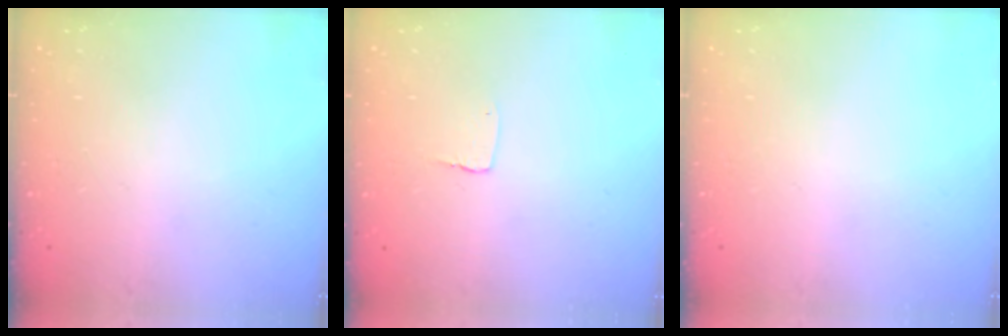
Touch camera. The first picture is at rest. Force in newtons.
{"total": 2.7, "press": 2.7, "slide": 0.2}
{"total": 0.0}